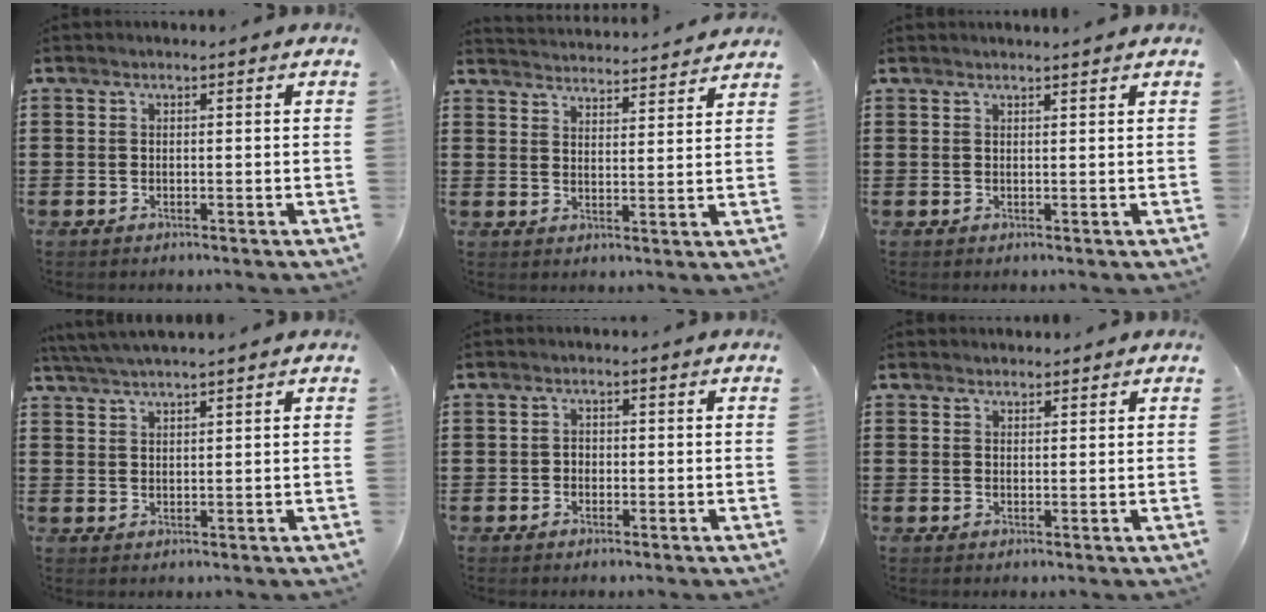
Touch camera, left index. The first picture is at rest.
{"total": 3.8, "force": [3.7, -0.3, -0.2], "torque": [-0.010, -0.025, 0.065]}
{"total": 1.0, "force": [1.0, -0.1, 0.3], "torque": [-0.006, -0.003, 0.020]}
{"total": 3.0, "force": [2.9, -0.5, 0.9], "torque": [-0.026, -0.003, 0.054]}
{"total": 1.1, "force": [-0.5, 0.9, 0.3], "torque": [-0.009, 0.001, -0.012]}
{"total": 1.6, "force": [1.5, 0.6, -0.1], "torque": [-0.002, 0.002, 0.030]}